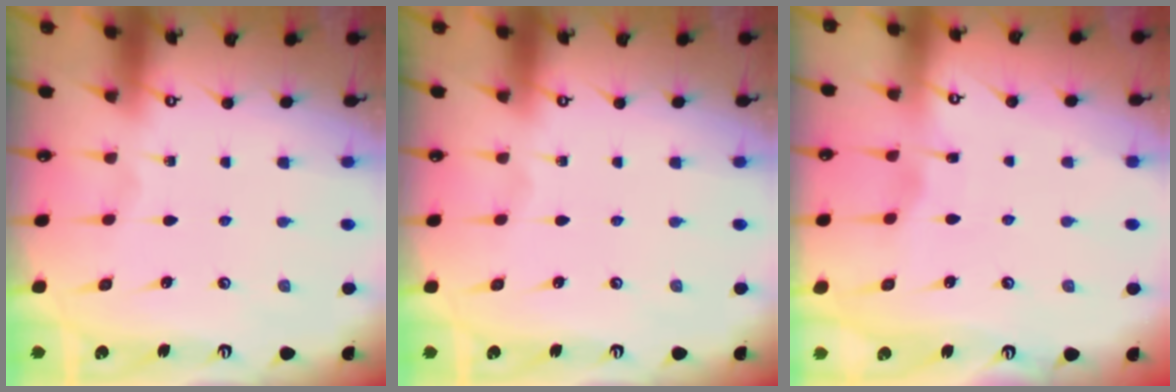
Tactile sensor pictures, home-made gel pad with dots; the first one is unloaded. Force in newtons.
{"total": 0.0}
{"total": 2.8, "press": 2.8, "slide": 0.4}